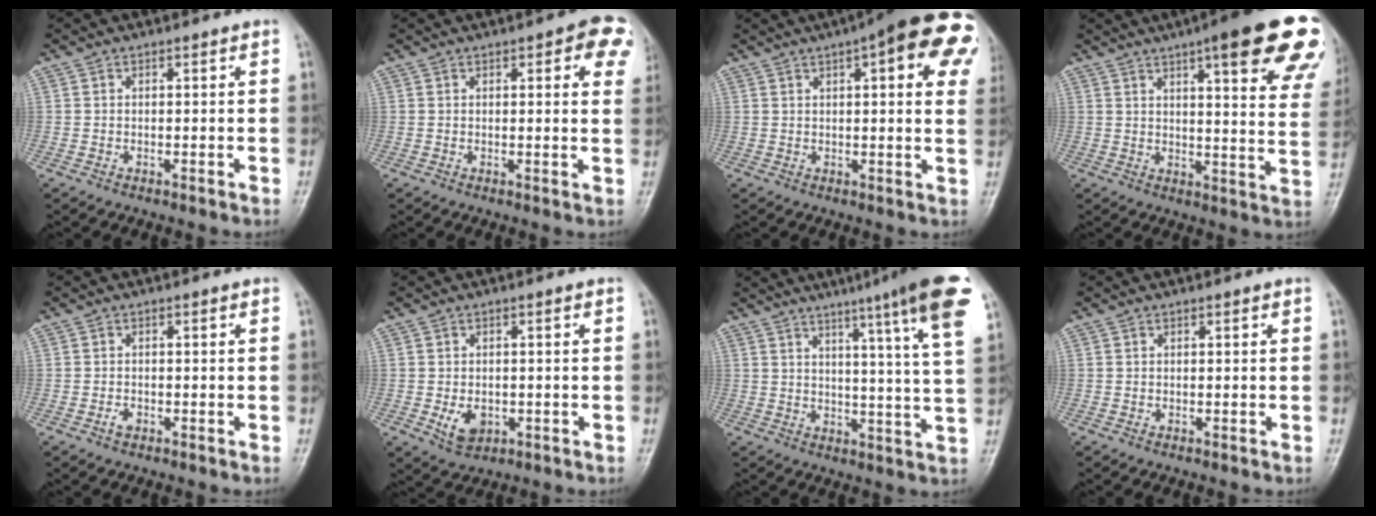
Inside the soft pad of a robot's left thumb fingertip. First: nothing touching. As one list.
[{"total": 7.7, "force": [3.4, 2.8, 6.4], "torque": [-0.043, -0.004, 0.030]}, {"total": 19.4, "force": [8.0, 5.6, 16.8], "torque": [-0.204, 0.007, 0.094]}, {"total": 23.7, "force": [13.9, 5.0, 18.6], "torque": [-0.199, -0.032, 0.165]}, {"total": 1.2, "force": [-0.7, 0.8, 0.7], "torque": [-0.013, 0.003, -0.013]}, {"total": 4.4, "force": [-1.1, 3.2, 2.9], "torque": [-0.040, -0.003, -0.009]}, {"total": 17.4, "force": [11.0, 0.4, 13.5], "torque": [-0.172, -0.046, 0.126]}, {"total": 0.0}]